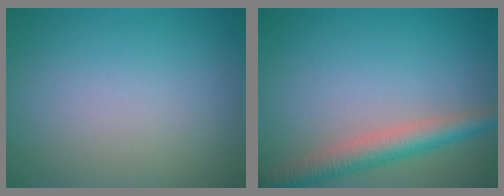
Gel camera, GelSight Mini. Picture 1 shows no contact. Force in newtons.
{"total": 4.1, "press": 4.1, "slide": 0.1}